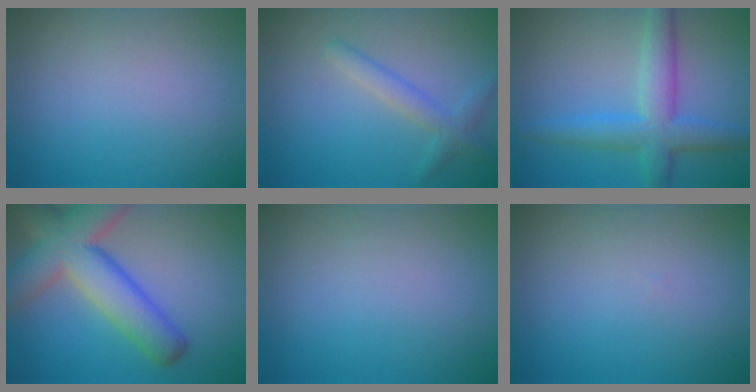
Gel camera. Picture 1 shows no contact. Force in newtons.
{"total": 2.3, "press": 2.3, "slide": 0.1}
{"total": 5.4, "press": 5.4, "slide": 0.1}
{"total": 9.5, "press": 9.5, "slide": 0.6}
{"total": 0.0}
{"total": 0.0}